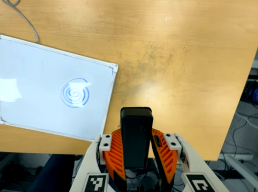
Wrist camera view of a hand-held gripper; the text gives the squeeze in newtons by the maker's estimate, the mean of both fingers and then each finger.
{"total": 5.2, "left": 4.6, "right": 5.7}